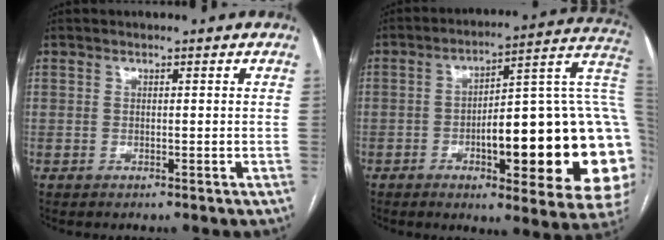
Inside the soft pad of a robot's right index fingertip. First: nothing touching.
{"total": 27.8, "force": [-3.3, 5.6, 27.0], "torque": [-0.276, 0.026, -0.042]}